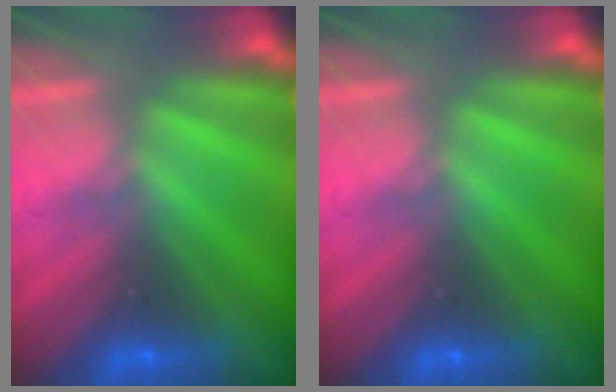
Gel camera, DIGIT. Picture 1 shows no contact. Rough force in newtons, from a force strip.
{"total": 0.0}